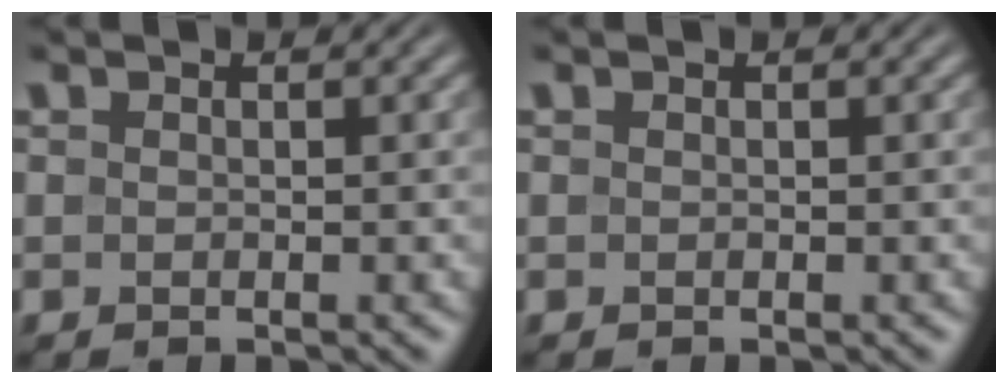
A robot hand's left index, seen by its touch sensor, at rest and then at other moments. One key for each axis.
{"total": 0.0}